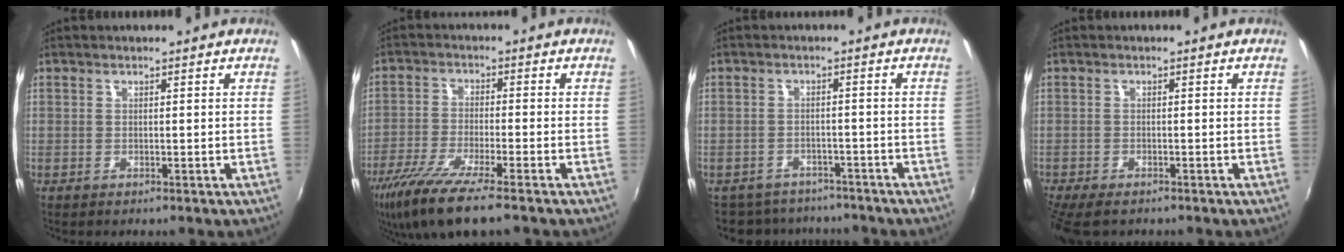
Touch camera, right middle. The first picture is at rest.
{"total": 11.9, "force": [-8.6, 1.3, 8.1], "torque": [-0.180, -0.044, -0.159]}
{"total": 10.8, "force": [-9.4, 4.8, 2.5], "torque": [-0.068, 0.005, -0.130]}
{"total": 6.2, "force": [-4.9, 1.8, 3.3], "torque": [-0.082, -0.034, -0.089]}